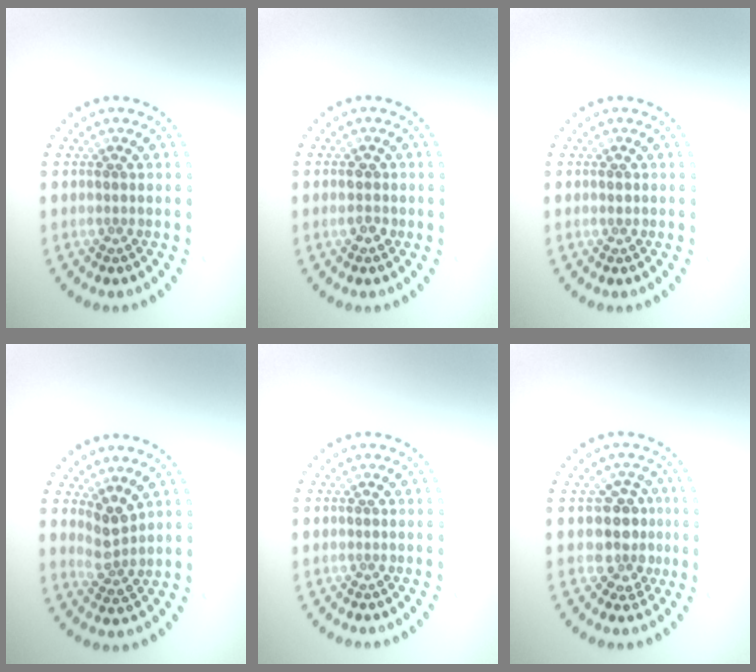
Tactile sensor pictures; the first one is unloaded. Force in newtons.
{"total": 1.5, "press": 1.5, "slide": 0.0}
{"total": 0.8, "press": 0.8, "slide": 0.0}
{"total": 2.5, "press": 2.1, "slide": 1.4}
{"total": 0.0}
{"total": 3.4, "press": 2.7, "slide": 2.0}